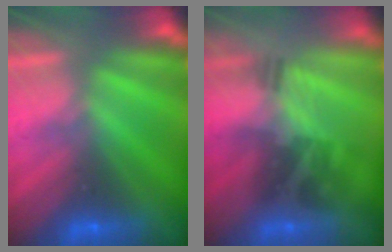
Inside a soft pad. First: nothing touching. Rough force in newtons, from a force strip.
{"total": 2.2}